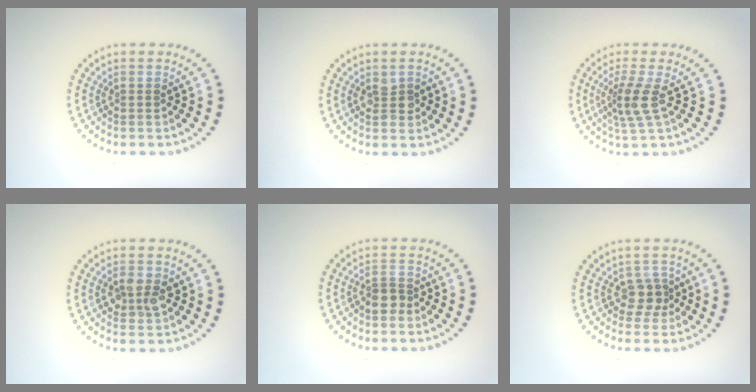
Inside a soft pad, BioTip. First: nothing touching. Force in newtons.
{"total": 1.4, "press": 1.4, "slide": 0.2}
{"total": 2.8, "press": 2.2, "slide": 1.8}
{"total": 2.5, "press": 2.5, "slide": 0.1}
{"total": 2.0, "press": 1.7, "slide": 0.9}
{"total": 2.1, "press": 1.7, "slide": 1.2}